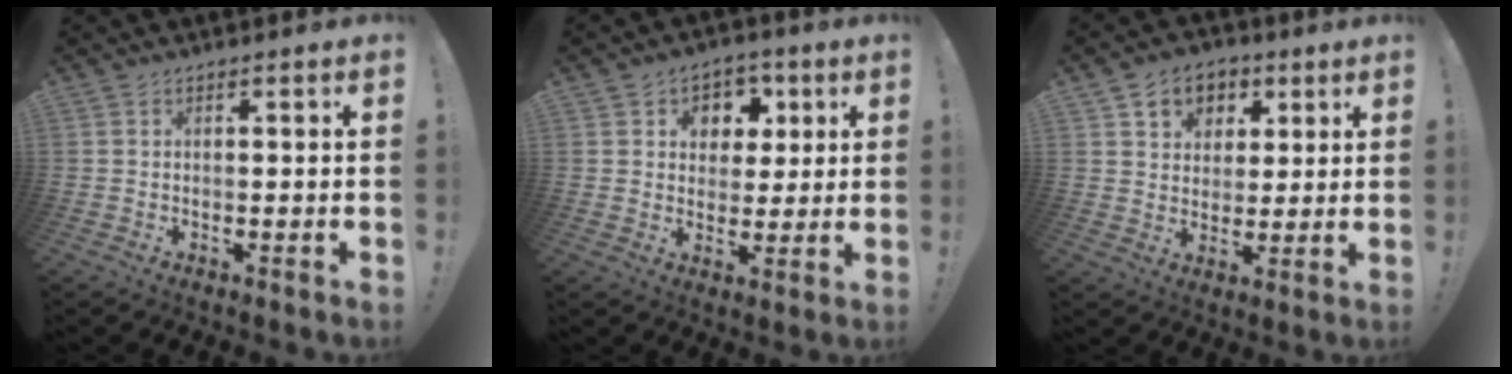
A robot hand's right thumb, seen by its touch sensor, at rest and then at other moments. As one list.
[{"total": 7.2, "force": [1.9, 6.8, 1.6], "torque": [-0.010, -0.013, 0.039]}, {"total": 8.2, "force": [3.3, 7.1, 2.4], "torque": [-0.025, -0.017, 0.065]}]